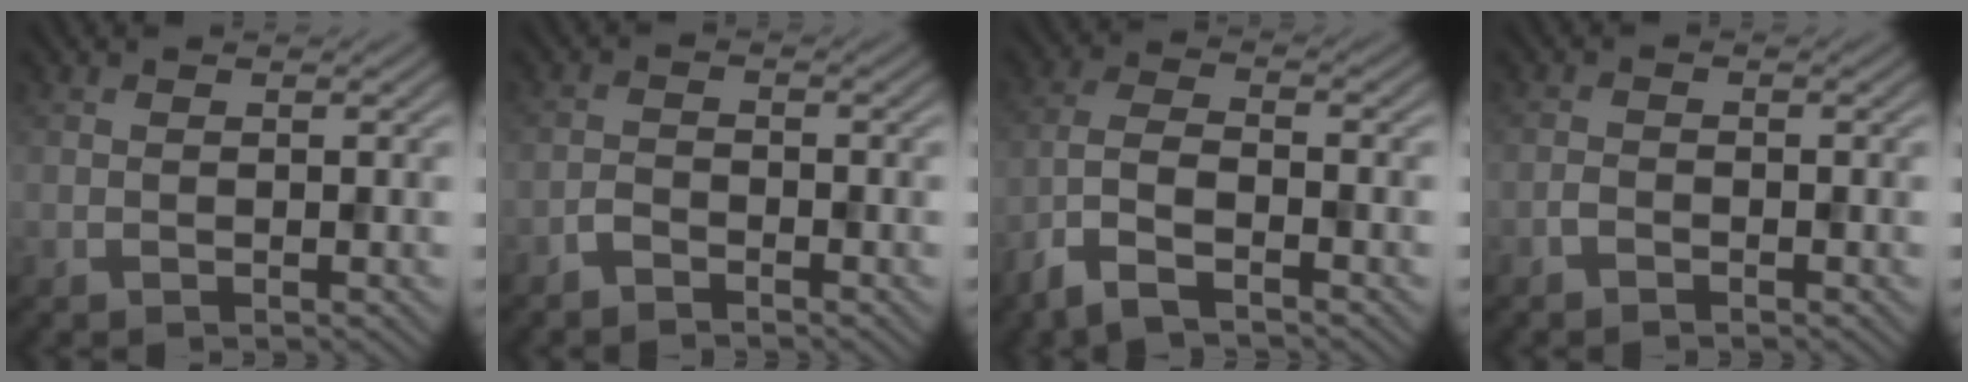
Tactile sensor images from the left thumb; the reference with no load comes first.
{"total": 1.7, "force": [-1.5, 0.5, 0.6], "torque": [-0.011, 0.003, -0.037]}
{"total": 6.1, "force": [-4.2, 1.8, 4.1], "torque": [-0.089, -0.001, -0.096]}
{"total": 1.2, "force": [-1.0, 0.4, 0.5], "torque": [-0.011, 0.001, -0.023]}